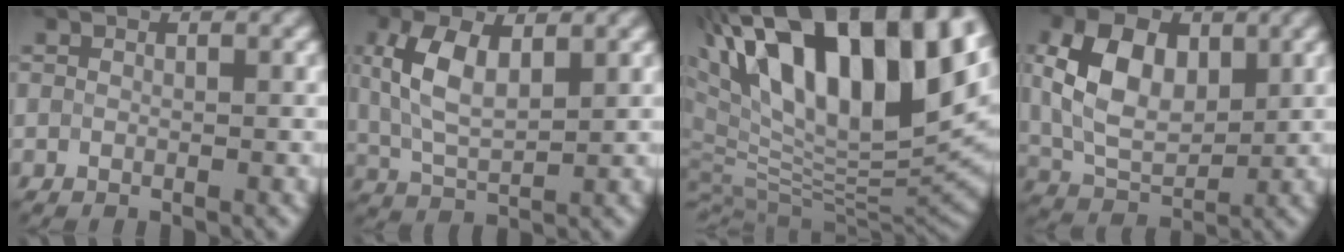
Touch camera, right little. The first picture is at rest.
{"total": 5.5, "force": [2.1, 2.5, 4.4], "torque": [-0.104, 0.011, 0.044]}
{"total": 17.5, "force": [8.1, 7.7, 13.4], "torque": [-0.239, 0.042, 0.147]}
{"total": 7.5, "force": [2.0, 4.6, 5.5], "torque": [-0.120, 0.013, 0.042]}